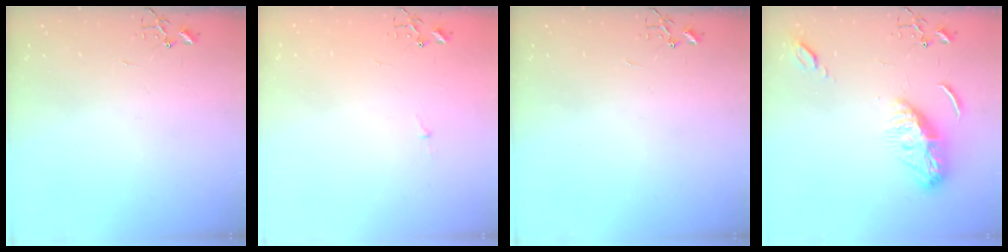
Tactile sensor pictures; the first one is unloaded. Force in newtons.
{"total": 2.7, "press": 2.7, "slide": 0.3}
{"total": 0.0}
{"total": 11.3, "press": 11.3, "slide": 0.3}